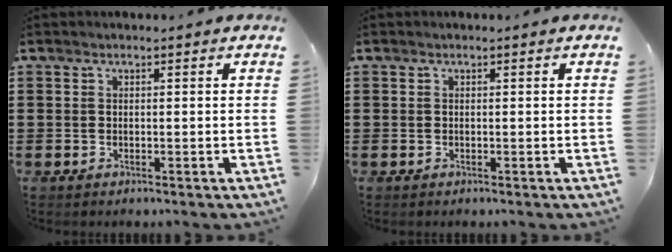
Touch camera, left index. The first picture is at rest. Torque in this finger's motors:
{"motor_torque": [0.01, 0.02, 0.00, 0.00]}